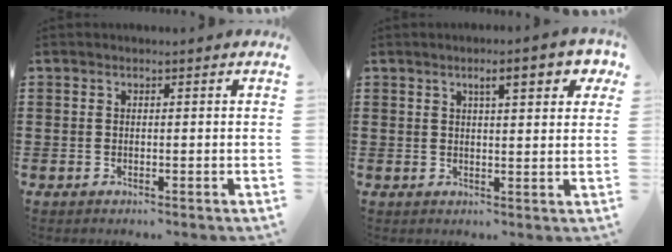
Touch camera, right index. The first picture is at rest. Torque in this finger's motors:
{"motor_torque": [0.95, 0.41, 0.40, 0.04]}